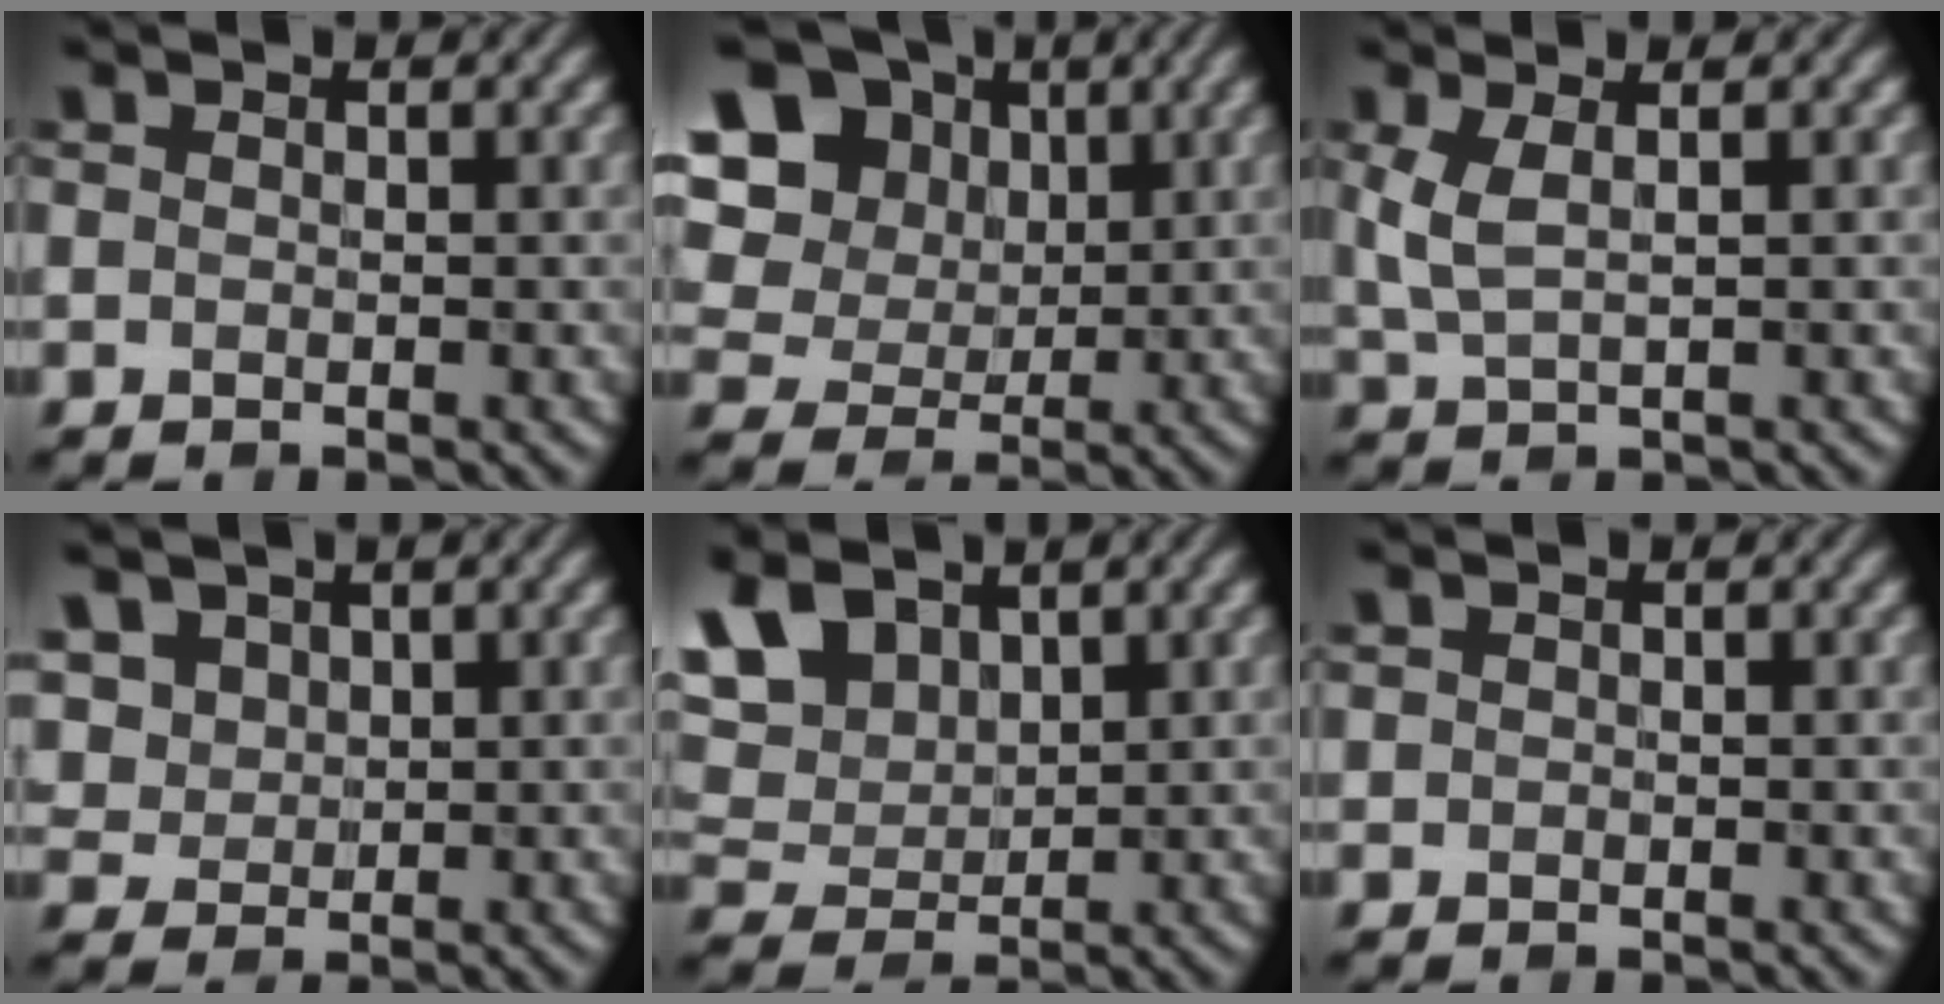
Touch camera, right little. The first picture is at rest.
{"total": 14.1, "force": [5.5, 10.9, 7.0], "torque": [-0.148, 0.032, 0.101]}
{"total": 2.4, "force": [0.5, 0.7, 2.3], "torque": [-0.046, -0.001, 0.015]}
{"total": 4.9, "force": [2.7, 3.5, 2.3], "torque": [-0.088, 0.014, 0.065]}
{"total": 6.5, "force": [3.6, 3.7, 3.9], "torque": [-0.102, 0.015, 0.072]}
{"total": 0.0}